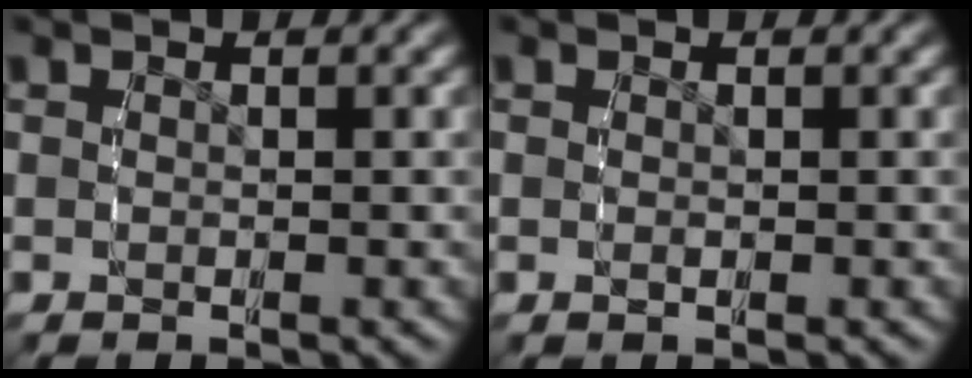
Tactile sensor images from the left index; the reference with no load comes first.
{"total": 0.0}